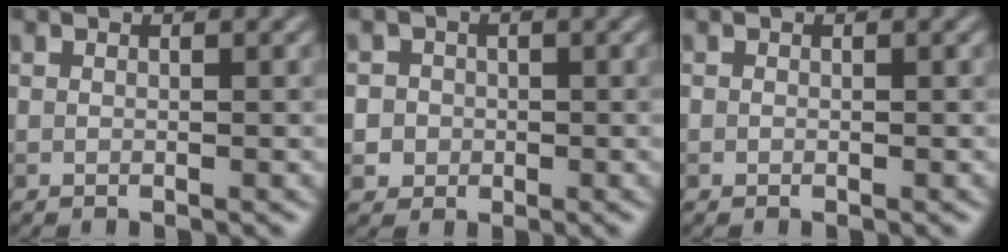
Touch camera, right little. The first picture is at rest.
{"total": 2.8, "force": [-0.1, 2.7, 0.7], "torque": [0.002, 0.012, -0.008]}
{"total": 0.0}